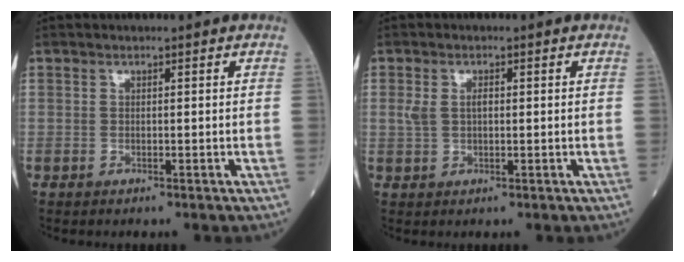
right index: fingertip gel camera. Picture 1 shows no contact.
{"total": 2.7, "force": [0.4, 1.5, 2.2], "torque": [-0.050, 0.016, 0.013]}